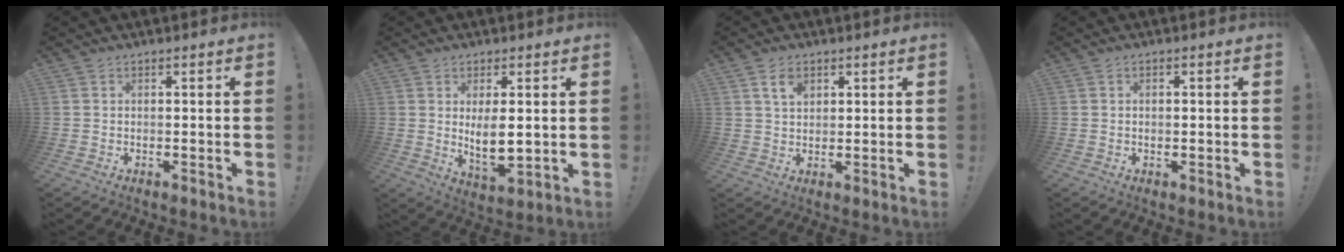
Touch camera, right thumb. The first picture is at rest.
{"total": 8.5, "force": [1.7, 3.7, 7.4], "torque": [-0.116, -0.023, 0.029]}
{"total": 4.9, "force": [2.4, 3.0, 3.0], "torque": [-0.045, -0.006, 0.042]}
{"total": 0.7, "force": [0.0, 0.4, 0.5], "torque": [-0.012, 0.002, -0.001]}